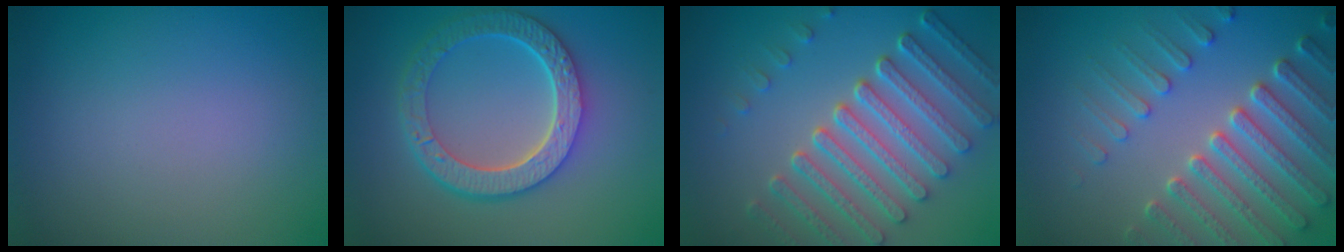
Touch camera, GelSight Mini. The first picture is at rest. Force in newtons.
{"total": 6.4, "press": 4.9, "slide": 4.2}
{"total": 7.5, "press": 5.6, "slide": 4.9}
{"total": 6.2, "press": 5.2, "slide": 3.4}